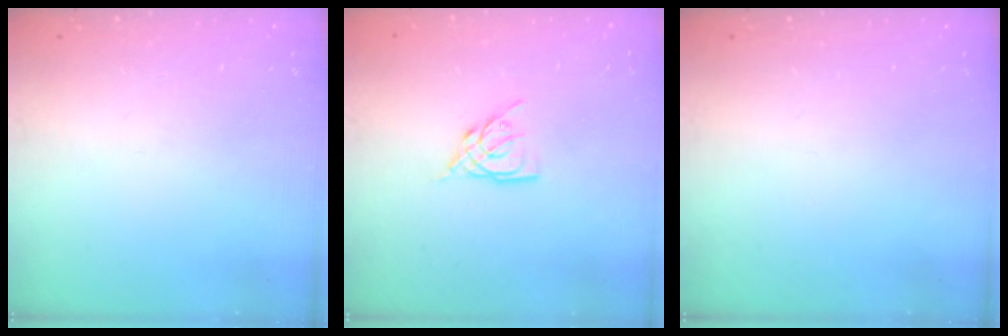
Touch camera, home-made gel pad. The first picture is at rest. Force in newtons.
{"total": 8.0, "press": 7.9, "slide": 1.1}
{"total": 0.0}